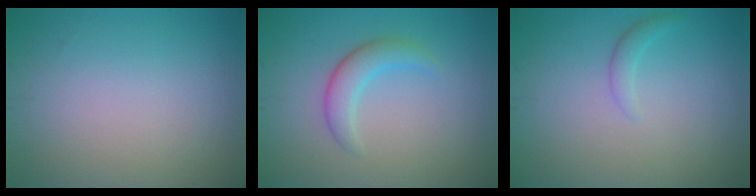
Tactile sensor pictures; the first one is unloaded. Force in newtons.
{"total": 2.6, "press": 2.6, "slide": 0.2}
{"total": 1.1, "press": 1.1, "slide": 0.1}